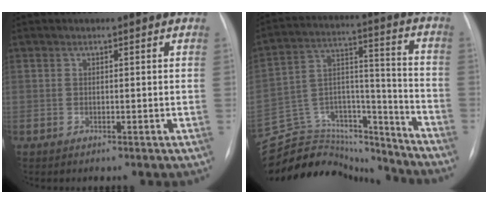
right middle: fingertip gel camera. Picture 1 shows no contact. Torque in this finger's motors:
{"motor_torque": [0.44, -1.23, 0.00, -0.02]}